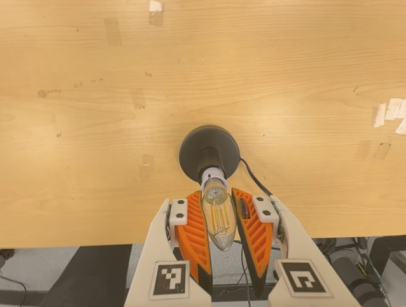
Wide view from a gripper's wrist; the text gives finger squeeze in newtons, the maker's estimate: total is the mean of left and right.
{"total": 12.7, "left": 12.5, "right": 12.8}